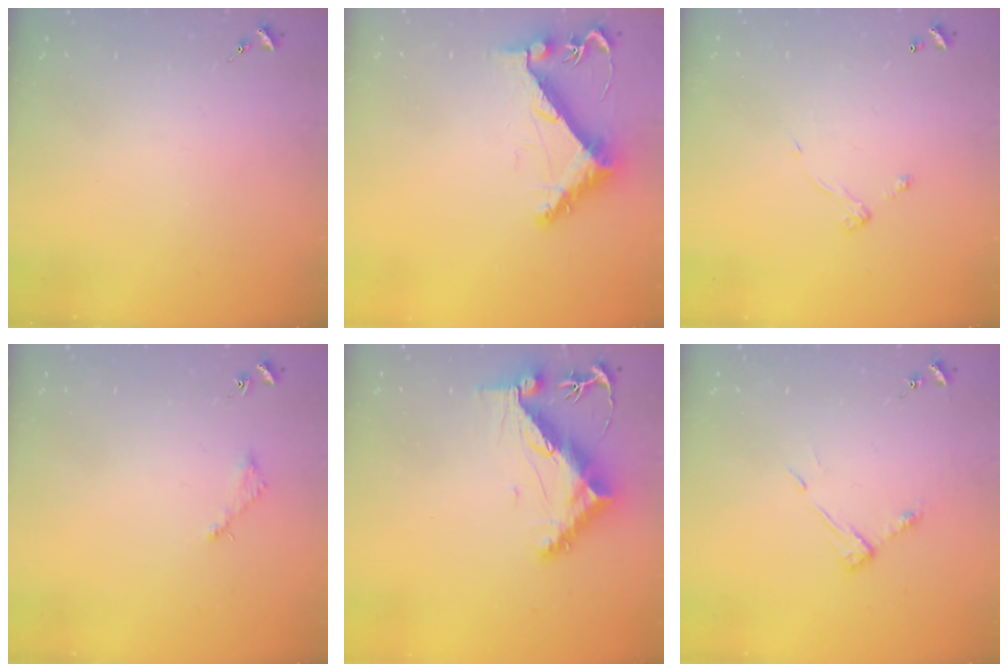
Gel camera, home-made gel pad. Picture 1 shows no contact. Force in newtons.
{"total": 8.9, "press": 8.9, "slide": 0.3}
{"total": 5.4, "press": 5.4, "slide": 0.4}
{"total": 3.0, "press": 3.0, "slide": 0.4}
{"total": 11.0, "press": 10.9, "slide": 1.0}
{"total": 6.4, "press": 6.4, "slide": 0.4}